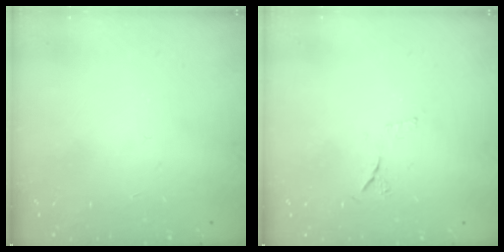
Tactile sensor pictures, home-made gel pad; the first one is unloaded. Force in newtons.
{"total": 6.2, "press": 6.2, "slide": 0.9}